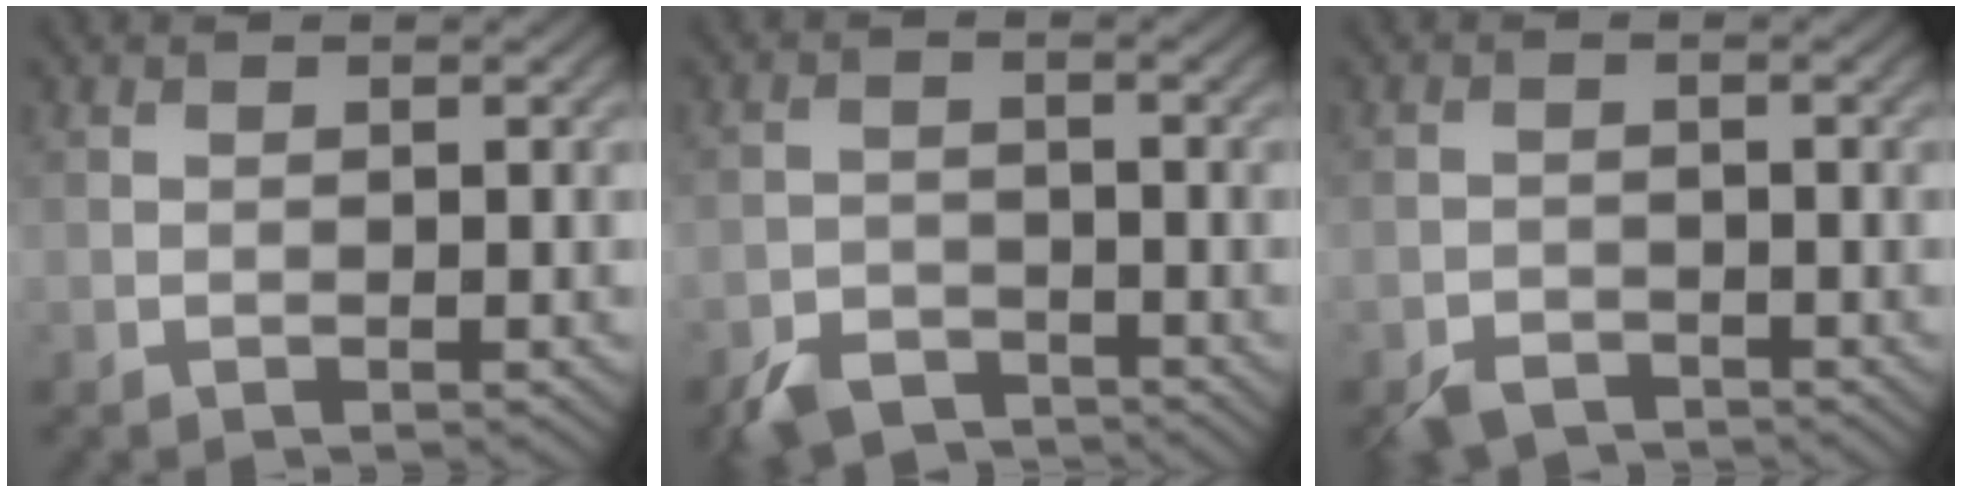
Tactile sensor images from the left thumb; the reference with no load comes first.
{"total": 4.6, "force": [-3.7, 2.1, 1.8], "torque": [-0.034, -0.008, -0.075]}
{"total": 2.9, "force": [-2.4, 1.3, 1.1], "torque": [-0.021, -0.005, -0.051]}